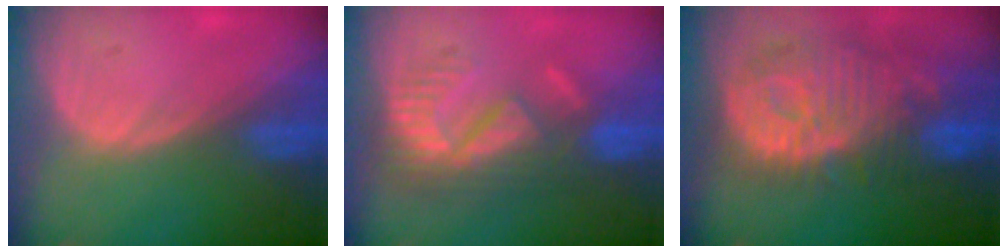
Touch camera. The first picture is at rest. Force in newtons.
{"total": 9.2, "press": 8.0, "slide": 4.6}
{"total": 12.8, "press": 11.4, "slide": 5.9}